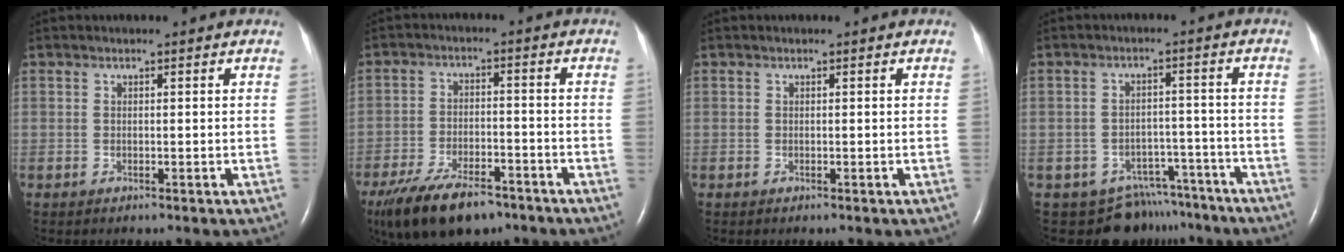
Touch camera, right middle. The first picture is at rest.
{"total": 12.3, "force": [-9.0, 4.6, 7.1], "torque": [-0.130, -0.014, -0.153]}
{"total": 0.0}
{"total": 9.8, "force": [-8.3, 5.2, 0.0], "torque": [0.010, 0.032, -0.102]}